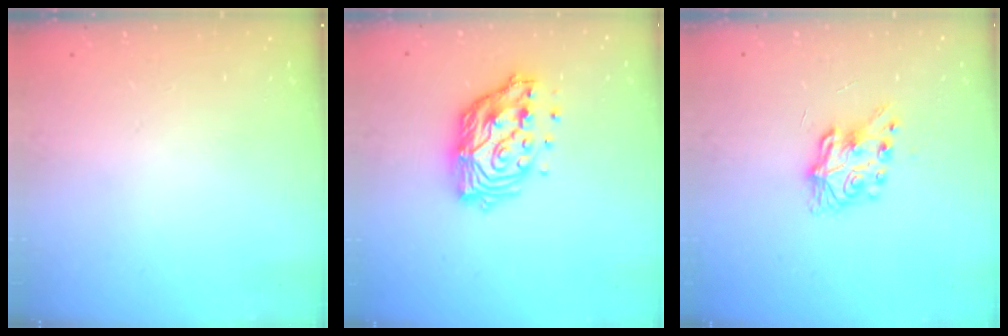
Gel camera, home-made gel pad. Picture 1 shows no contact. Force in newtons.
{"total": 14.5, "press": 14.4, "slide": 1.2}
{"total": 8.4, "press": 8.3, "slide": 0.3}